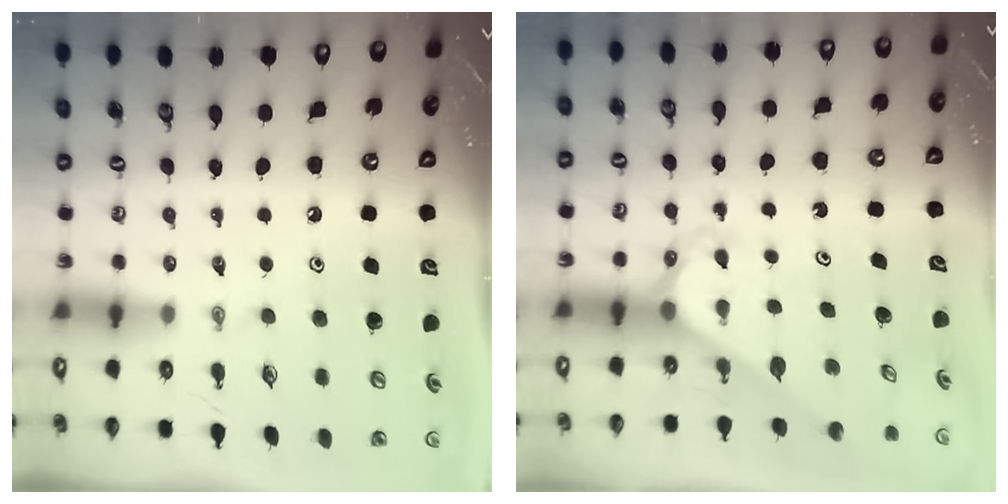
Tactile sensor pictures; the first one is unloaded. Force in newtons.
{"total": 2.7, "press": 2.7, "slide": 0.2}